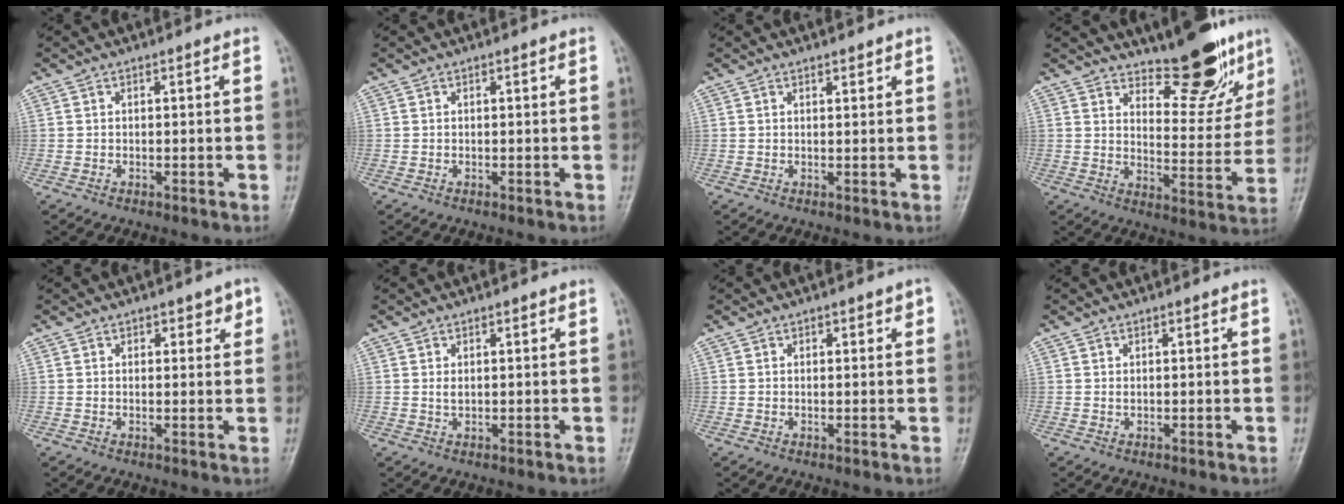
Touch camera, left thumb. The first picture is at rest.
{"total": 0.0}
{"total": 1.3, "force": [1.0, 0.5, 0.6], "torque": [-0.006, -0.006, 0.015]}
{"total": 13.8, "force": [10.6, 4.8, 7.4], "torque": [-0.059, -0.080, 0.159]}
{"total": 3.2, "force": [1.7, 1.8, 2.0], "torque": [-0.003, -0.006, 0.021]}
{"total": 1.7, "force": [0.8, 0.7, 1.3], "torque": [-0.022, -0.002, 0.017]}
{"total": 2.2, "force": [1.1, 1.0, 1.6], "torque": [-0.013, -0.002, 0.014]}
{"total": 1.0, "force": [0.6, 0.4, 0.7], "torque": [-0.010, 0.000, 0.010]}